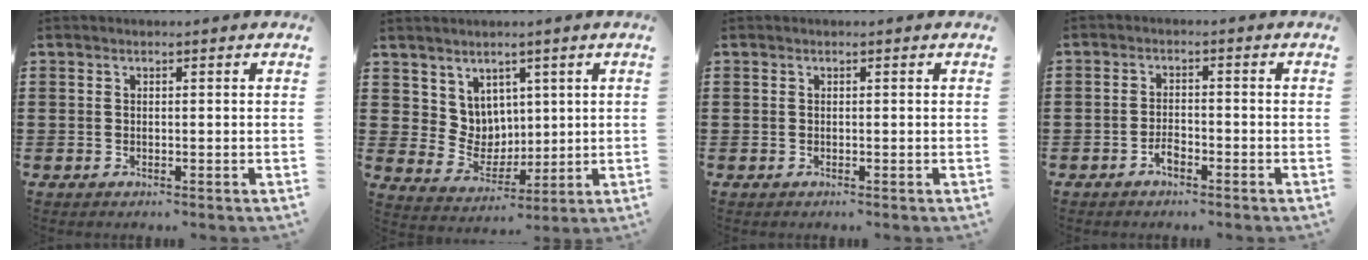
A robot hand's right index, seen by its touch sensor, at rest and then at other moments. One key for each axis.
{"total": 6.1, "fx": 3.7, "fy": 4.8, "fz": 0.5, "tx": -0.042, "ty": -0.009, "tz": 0.072}
{"total": 0.0}
{"total": 2.1, "fx": -1.6, "fy": 0.9, "fz": 1.1, "tx": -0.024, "ty": 0.000, "tz": -0.031}